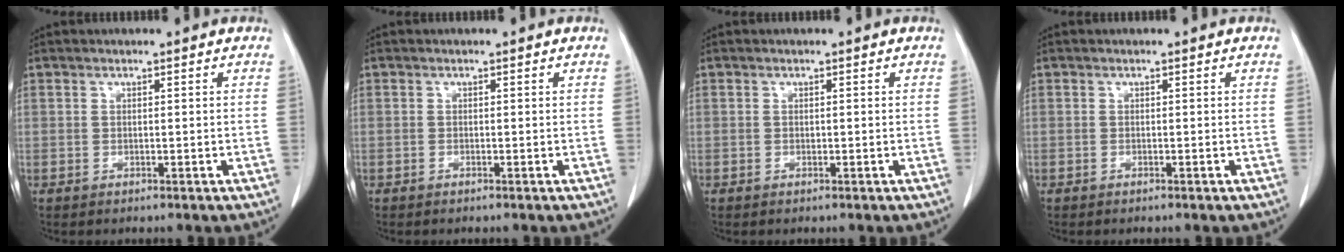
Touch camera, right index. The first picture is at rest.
{"total": 0.0}
{"total": 0.0}
{"total": 0.0}